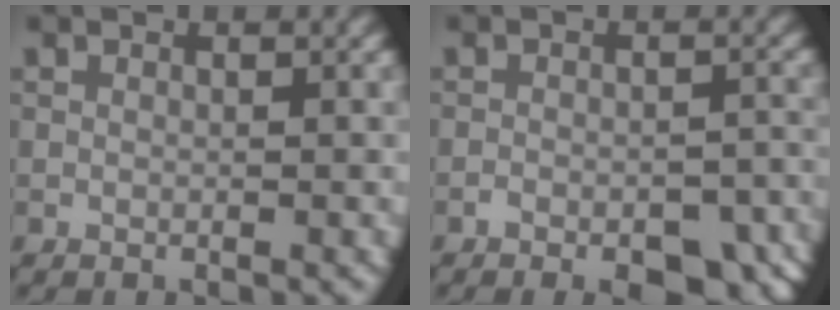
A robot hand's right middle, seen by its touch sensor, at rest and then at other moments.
{"total": 7.5, "force": [-5.7, 3.2, 3.7], "torque": [-0.035, 0.006, -0.071]}